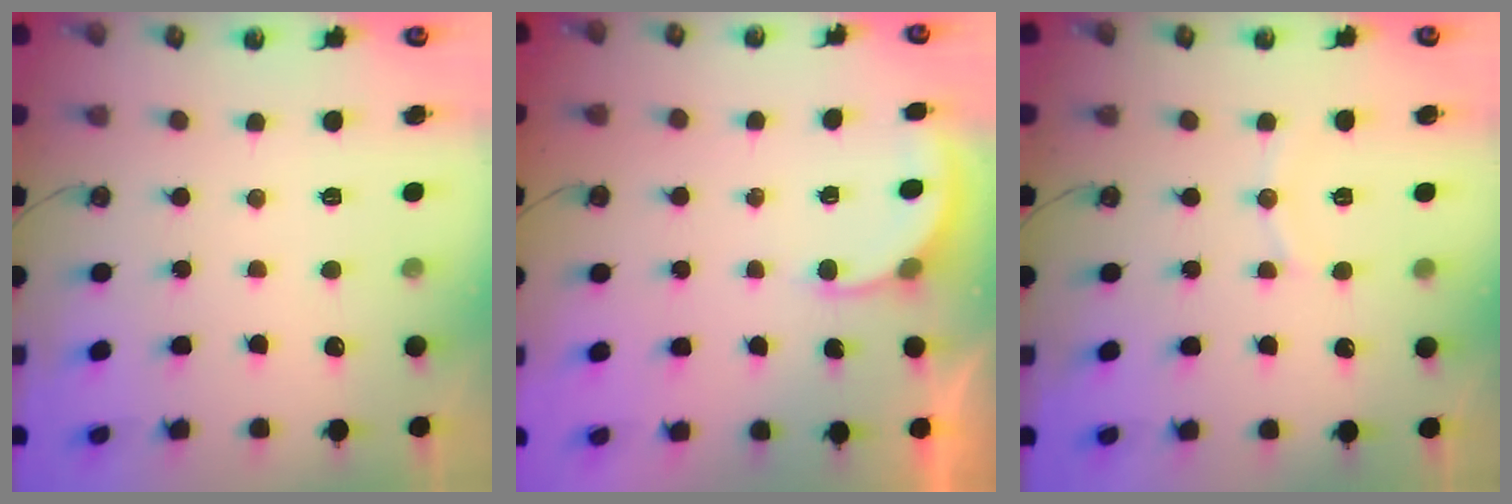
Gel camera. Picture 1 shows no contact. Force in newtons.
{"total": 3.0, "press": 3.0, "slide": 0.3}
{"total": 5.5, "press": 5.5, "slide": 0.1}